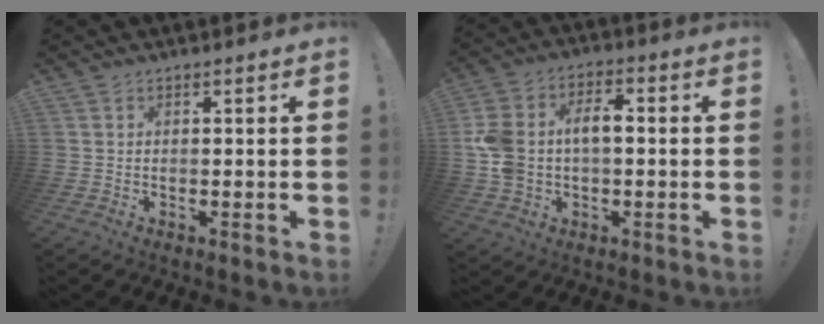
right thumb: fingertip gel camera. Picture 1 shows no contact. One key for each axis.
{"total": 11.9, "fx": 0.1, "fy": 8.3, "fz": 8.6, "tx": -0.186, "ty": 0.012, "tz": 0.003}